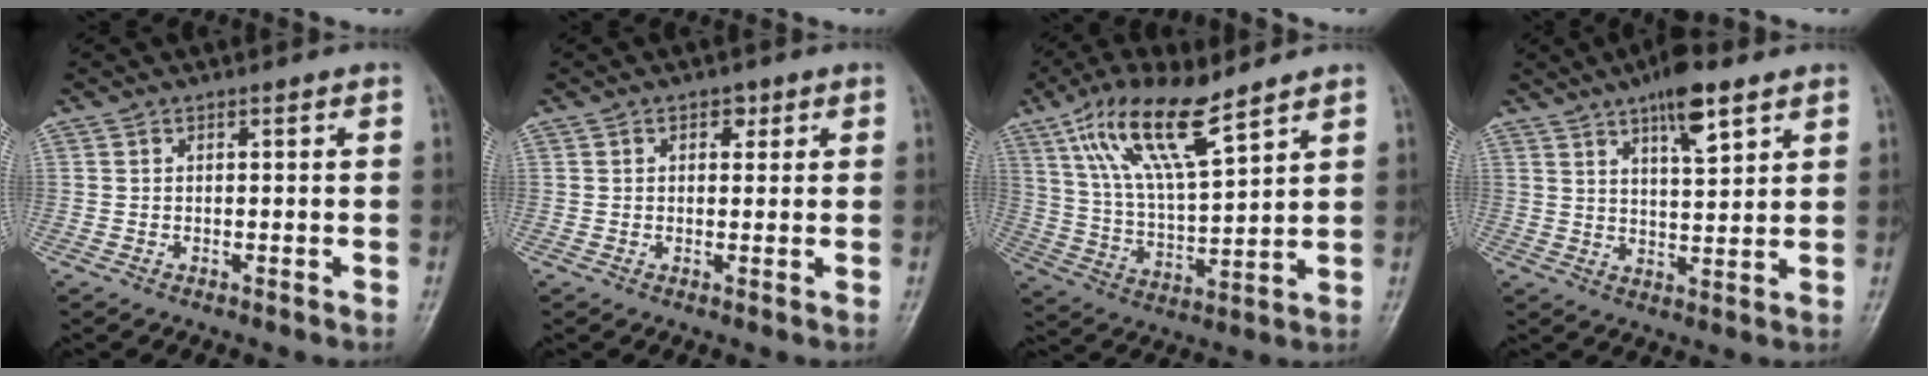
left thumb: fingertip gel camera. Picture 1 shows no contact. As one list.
[{"total": 2.0, "force": [0.9, 1.4, 1.0], "torque": [0.001, -0.001, 0.008]}, {"total": 14.9, "force": [9.4, 4.0, 10.9], "torque": [-0.198, -0.034, 0.188]}, {"total": 9.0, "force": [5.5, 2.6, 6.6], "torque": [-0.092, -0.029, 0.087]}]